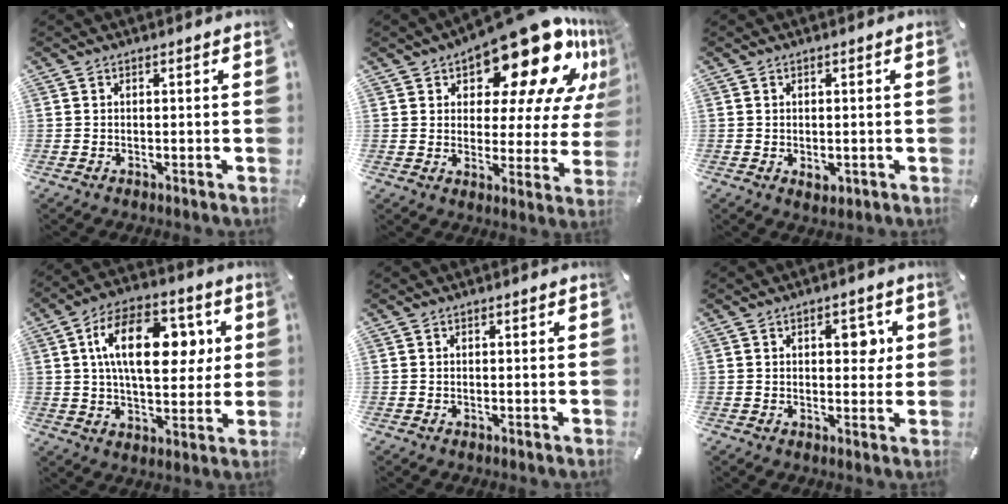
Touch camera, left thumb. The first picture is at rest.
{"total": 22.9, "force": [15.1, 9.3, 14.5], "torque": [-0.201, -0.107, 0.251]}
{"total": 1.7, "force": [-0.3, 1.3, 1.0], "torque": [-0.018, 0.003, -0.005]}
{"total": 18.5, "force": [4.5, 10.5, 14.5], "torque": [-0.244, 0.011, 0.073]}
{"total": 0.0}
{"total": 6.0, "force": [1.7, 3.3, 4.7], "torque": [-0.043, -0.012, 0.015]}